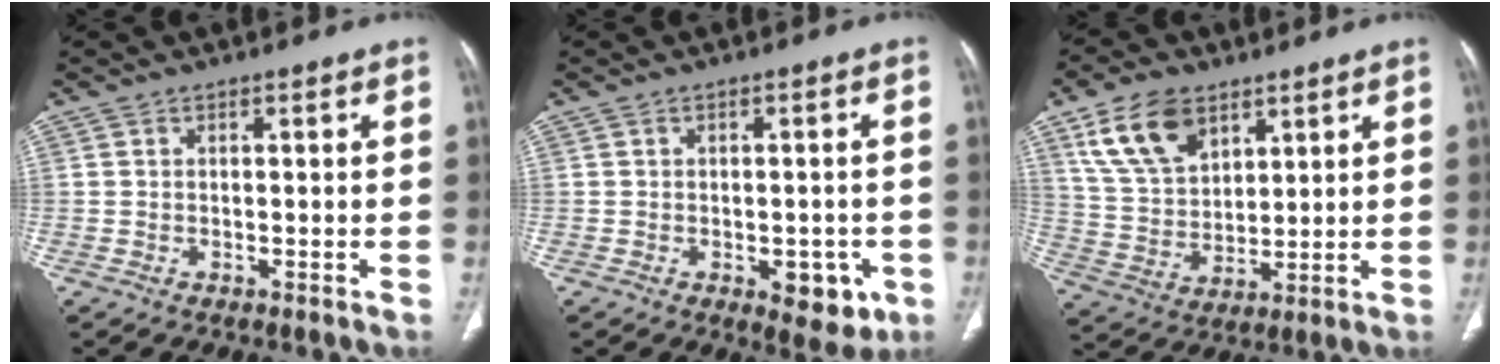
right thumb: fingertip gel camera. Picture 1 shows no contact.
{"total": 6.8, "force": [-2.6, 3.5, 5.2], "torque": [-0.037, 0.004, -0.022]}
{"total": 12.8, "force": [7.2, 7.6, 7.3], "torque": [-0.117, -0.027, 0.149]}